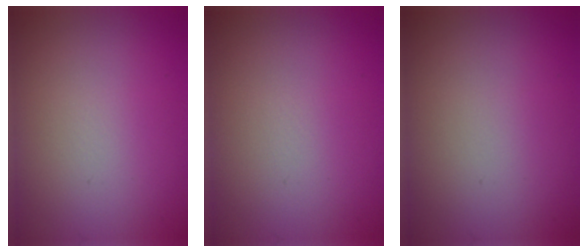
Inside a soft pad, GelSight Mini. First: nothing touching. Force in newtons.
{"total": 0.0}
{"total": 0.0}